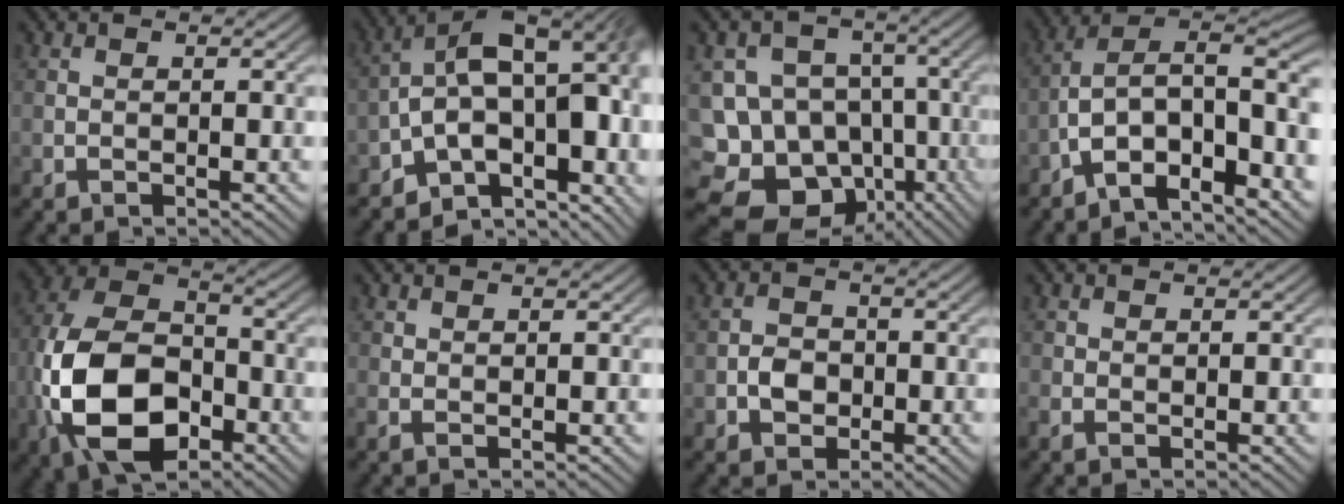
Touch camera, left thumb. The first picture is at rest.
{"total": 16.7, "force": [-3.4, 9.4, 13.3], "torque": [-0.183, -0.002, -0.039]}
{"total": 17.8, "force": [-9.3, 13.9, 6.3], "torque": [-0.148, -0.016, -0.140]}
{"total": 12.3, "force": [-4.7, 5.6, 9.9], "torque": [-0.167, 0.003, -0.091]}
{"total": 16.3, "force": [-5.5, 9.8, 11.7], "torque": [-0.272, -0.018, -0.118]}
{"total": 0.8, "force": [0.2, 0.5, 0.6], "torque": [-0.015, 0.000, 0.003]}
{"total": 3.0, "force": [-0.9, 2.5, 1.5], "torque": [-0.028, -0.001, -0.021]}
{"total": 1.3, "force": [-0.4, 1.0, 0.8], "torque": [-0.018, -0.002, -0.009]}